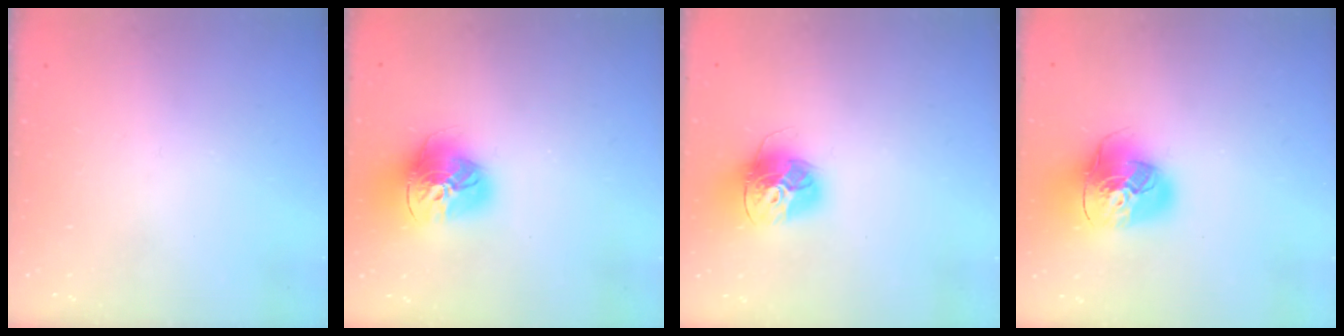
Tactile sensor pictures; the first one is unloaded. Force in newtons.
{"total": 17.9, "press": 17.9, "slide": 1.6}
{"total": 14.9, "press": 14.9, "slide": 1.6}
{"total": 18.0, "press": 17.8, "slide": 2.8}